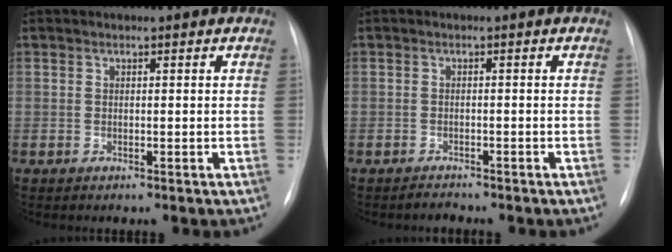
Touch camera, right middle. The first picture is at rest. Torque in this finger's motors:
{"motor_torque": [0.16, -0.21, 0.03, 0.00]}